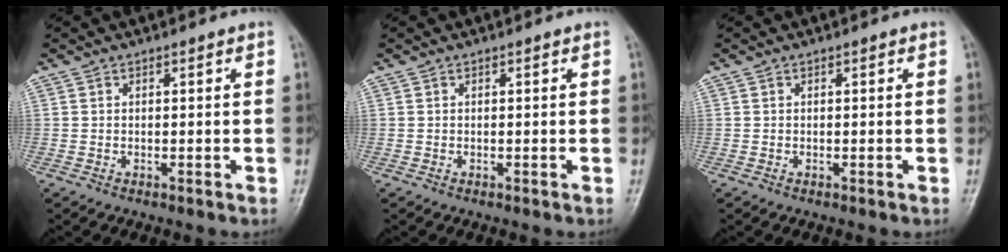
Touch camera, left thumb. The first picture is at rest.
{"total": 0.0}
{"total": 0.5, "force": [0.0, 0.2, 0.5], "torque": [-0.003, 0.005, 0.002]}